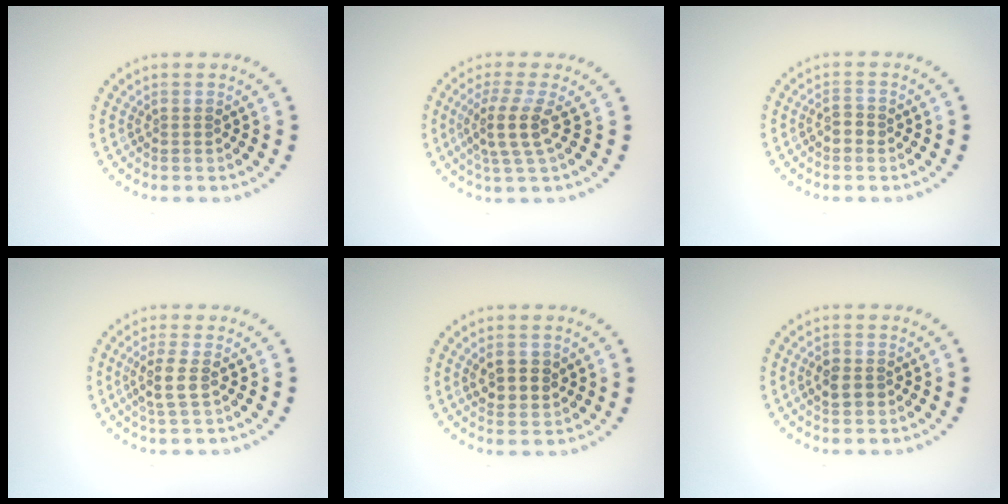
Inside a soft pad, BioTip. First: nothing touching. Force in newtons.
{"total": 3.2, "press": 2.3, "slide": 2.2}
{"total": 1.2, "press": 1.2, "slide": 0.2}
{"total": 2.4, "press": 2.0, "slide": 1.3}
{"total": 2.8, "press": 2.7, "slide": 0.7}
{"total": 1.8, "press": 1.7, "slide": 0.2}